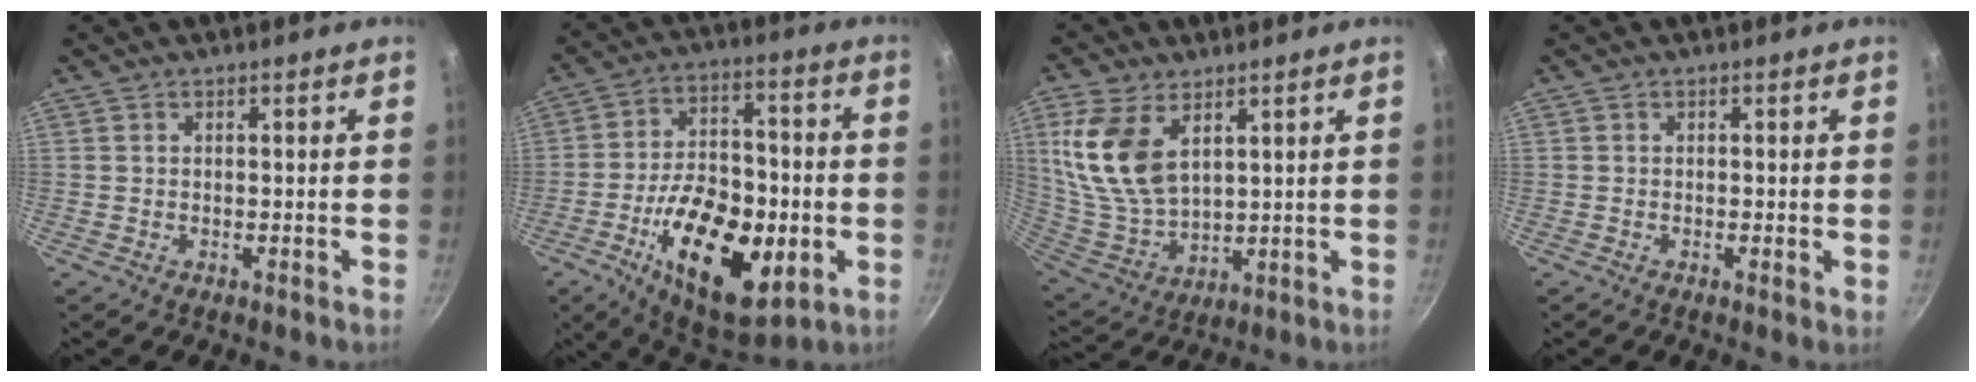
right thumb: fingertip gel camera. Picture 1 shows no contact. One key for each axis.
{"total": 23.1, "fx": -6.6, "fy": 12.1, "fz": 18.6, "tx": -0.269, "ty": 0.021, "tz": -0.099}
{"total": 15.0, "fx": 5.6, "fy": 8.7, "fz": 10.8, "tx": -0.212, "ty": -0.029, "tz": 0.126}
{"total": 1.0, "fx": -0.2, "fy": 0.3, "fz": 1.0, "tx": -0.015, "ty": -0.002, "tz": -0.005}